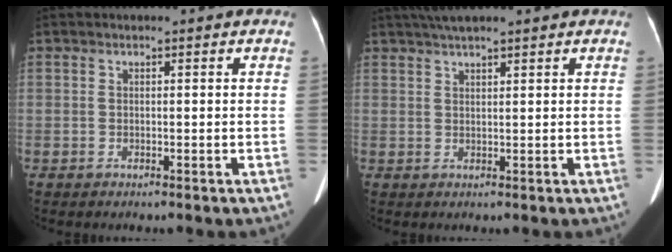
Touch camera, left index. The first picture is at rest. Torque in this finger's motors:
{"motor_torque": [-0.73, -0.34, -0.43, -0.07]}